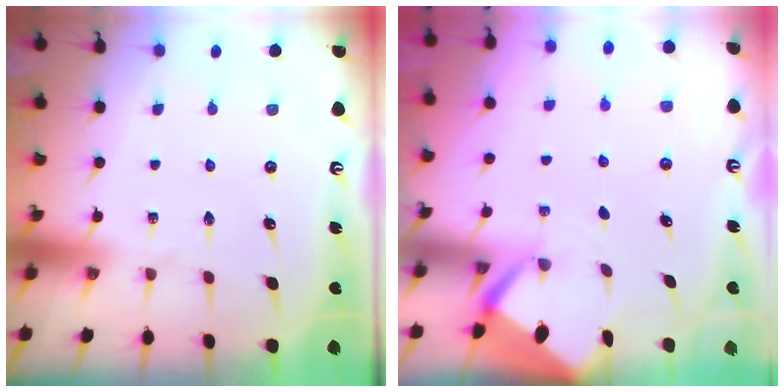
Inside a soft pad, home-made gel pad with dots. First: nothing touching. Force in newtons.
{"total": 2.6, "press": 2.6, "slide": 0.3}